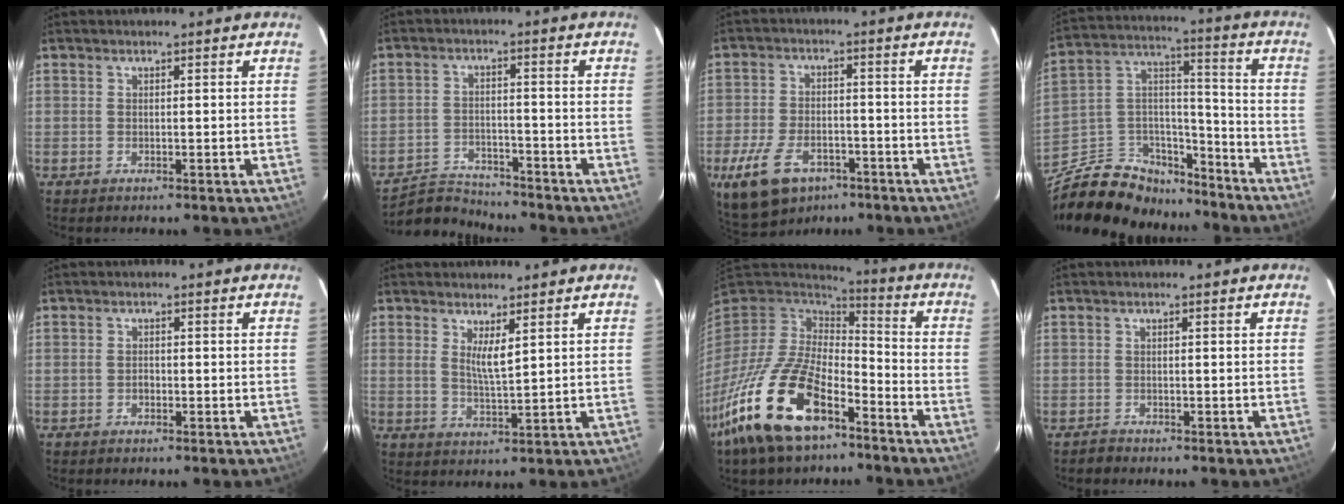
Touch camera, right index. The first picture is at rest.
{"total": 7.4, "force": [-7.2, 1.8, 0.1], "torque": [-0.029, 0.011, -0.125]}
{"total": 13.0, "force": [-7.5, 7.4, 7.6], "torque": [-0.176, -0.015, -0.125]}
{"total": 20.8, "force": [-15.4, 11.2, 8.4], "torque": [-0.197, 0.059, -0.239]}
{"total": 1.1, "force": [-0.5, 0.8, 0.5], "torque": [-0.008, 0.003, -0.008]}
{"total": 4.1, "force": [1.9, 0.7, 3.6], "torque": [-0.064, -0.010, 0.033]}
{"total": 21.0, "force": [-12.5, 9.7, 13.9], "torque": [-0.298, -0.030, -0.231]}
{"total": 1.2, "force": [-1.0, 0.5, -0.2], "torque": [0.003, 0.005, -0.018]}